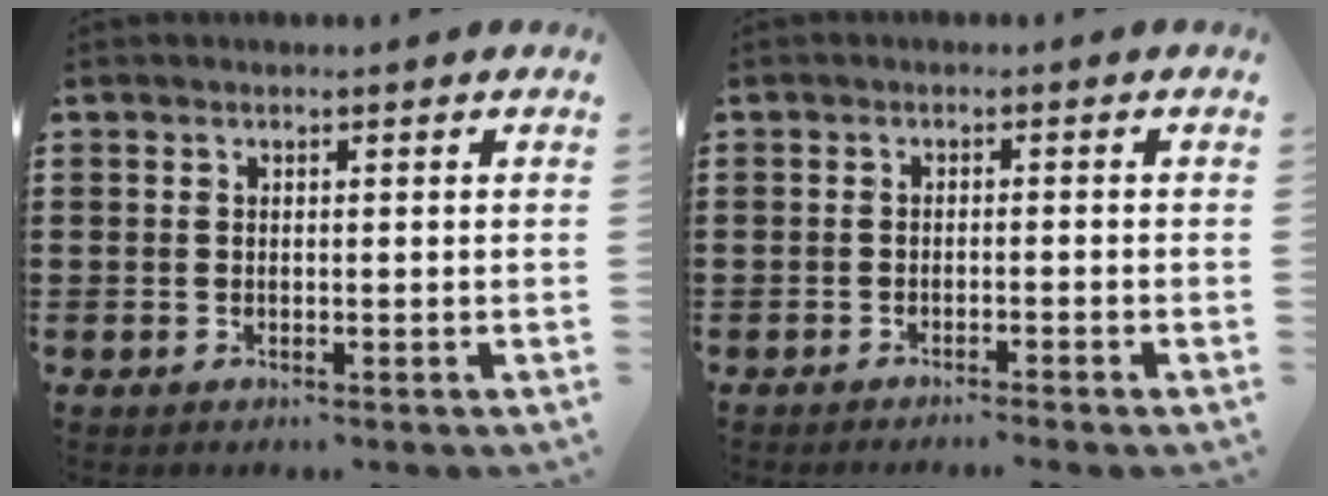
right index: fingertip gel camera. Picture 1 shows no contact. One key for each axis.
{"total": 1.3, "fx": -1.2, "fy": -0.3, "fz": 0.4, "tx": -0.008, "ty": 0.000, "tz": -0.024}